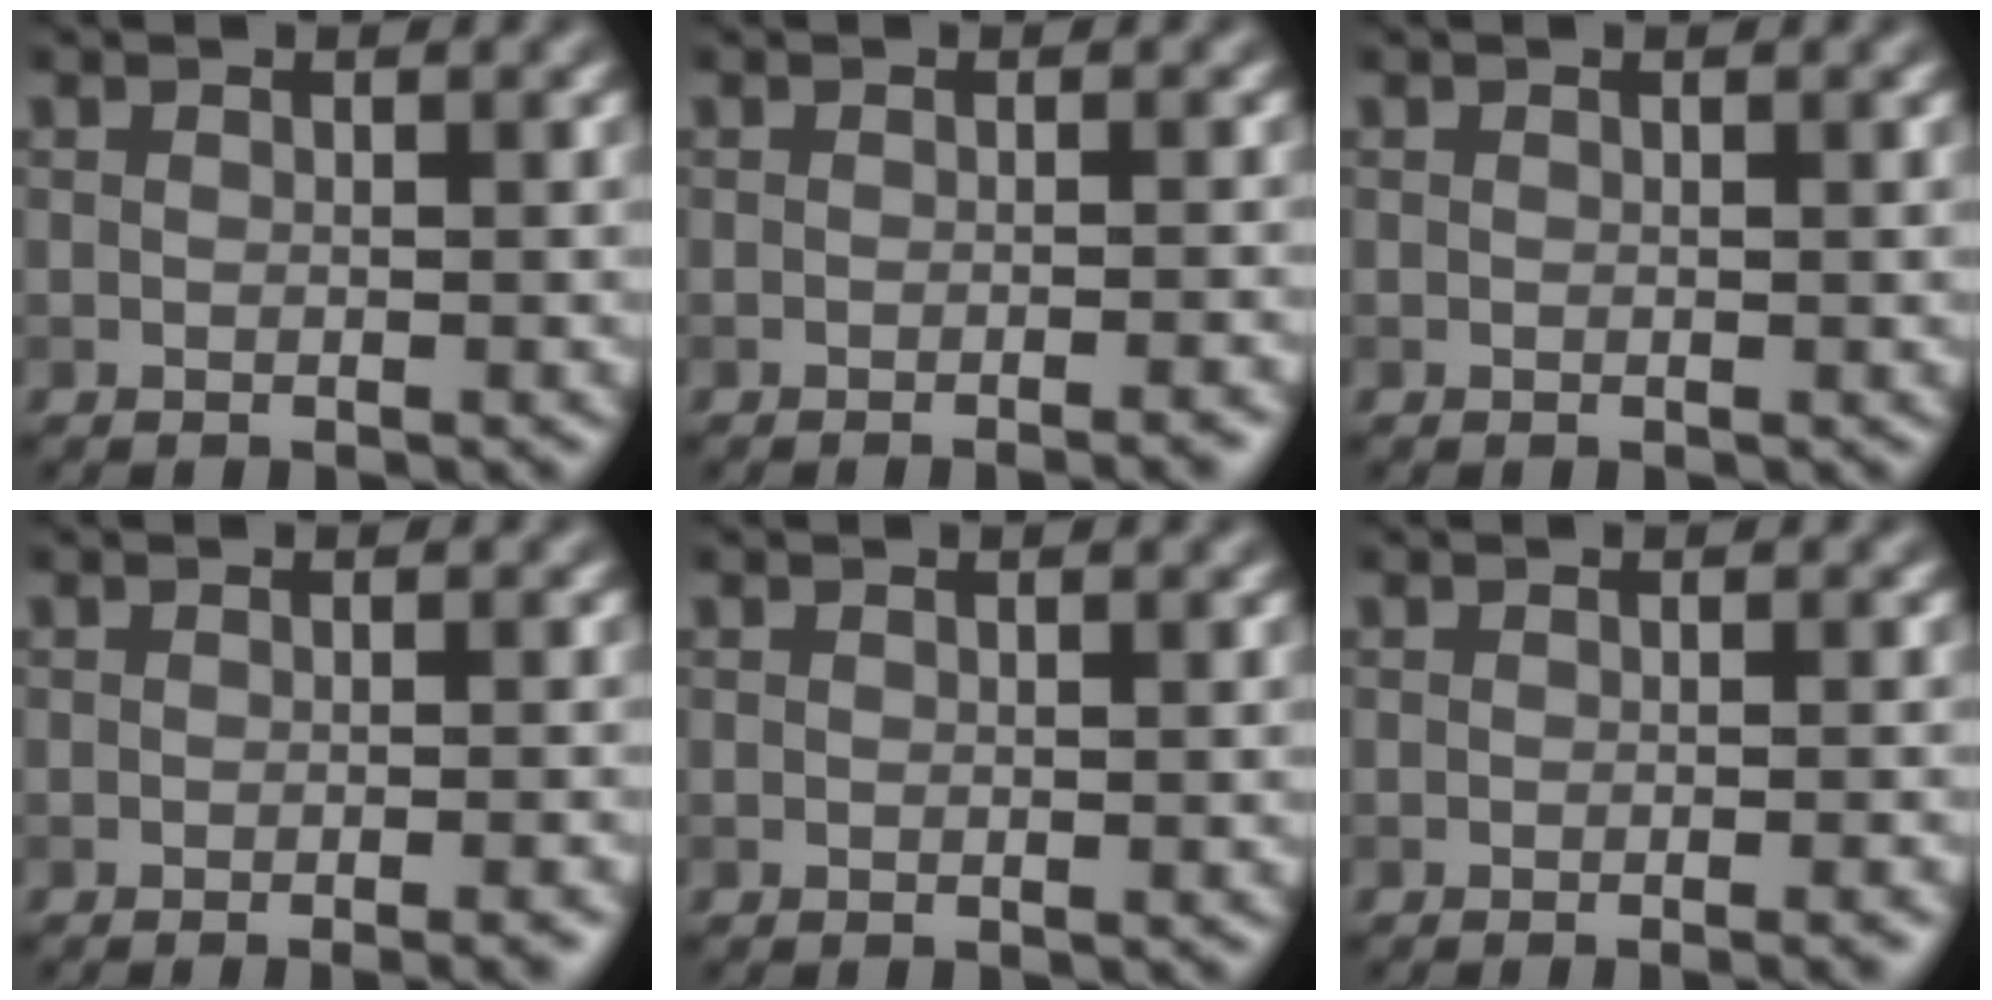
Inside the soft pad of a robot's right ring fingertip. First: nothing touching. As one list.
[{"total": 2.0, "force": [-1.1, 0.5, 1.7], "torque": [-0.008, 0.001, -0.019]}, {"total": 0.0}, {"total": 2.5, "force": [-1.2, 0.7, 2.0], "torque": [-0.009, 0.002, -0.017]}, {"total": 0.0}, {"total": 1.7, "force": [-0.9, 0.4, 1.4], "torque": [-0.007, -0.002, -0.015]}]